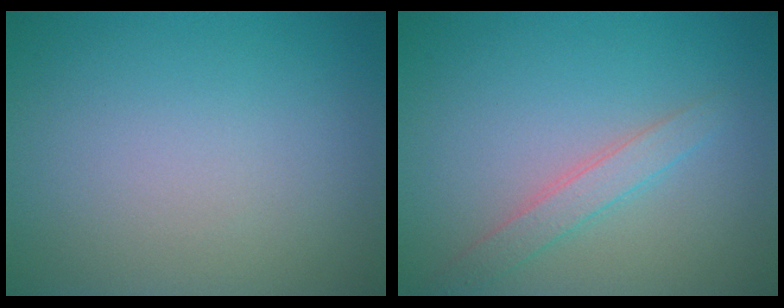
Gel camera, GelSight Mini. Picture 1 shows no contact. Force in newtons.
{"total": 2.0, "press": 2.0, "slide": 0.1}